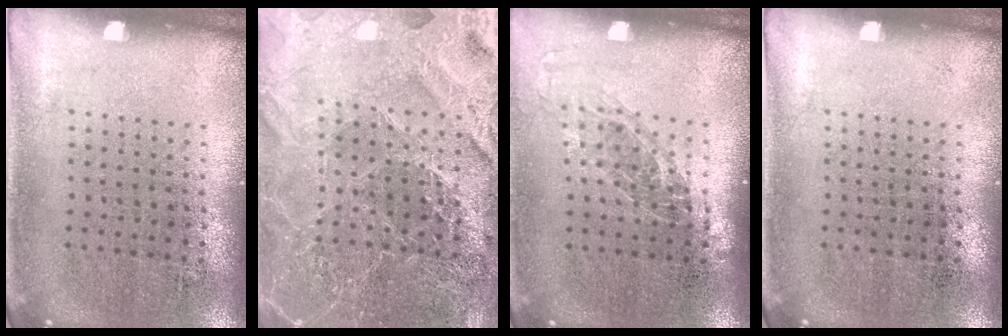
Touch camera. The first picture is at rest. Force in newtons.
{"total": 4.4, "press": 4.1, "slide": 1.7}
{"total": 1.1, "press": 1.0, "slide": 0.6}
{"total": 0.0}